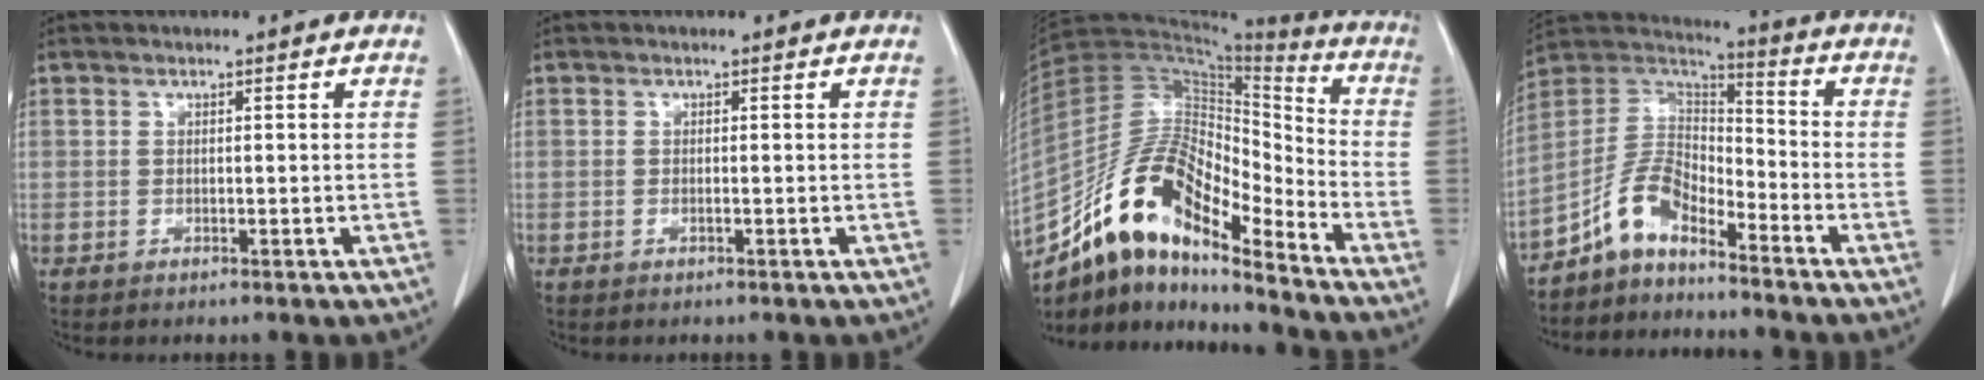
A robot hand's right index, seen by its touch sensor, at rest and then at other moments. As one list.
[{"total": 0.0}, {"total": 16.2, "force": [-12.2, 4.7, 9.6], "torque": [-0.173, 0.046, -0.216]}, {"total": 8.8, "force": [-6.6, 3.6, 4.6], "torque": [-0.099, 0.030, -0.130]}]